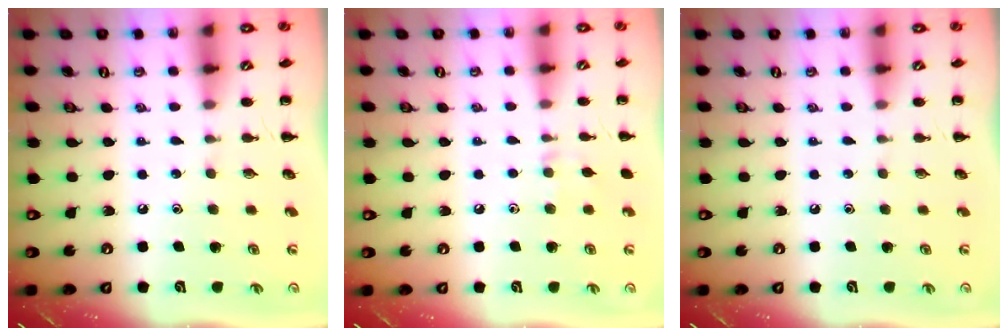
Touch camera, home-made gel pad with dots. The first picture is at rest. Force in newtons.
{"total": 5.7, "press": 5.6, "slide": 1.5}
{"total": 0.0}